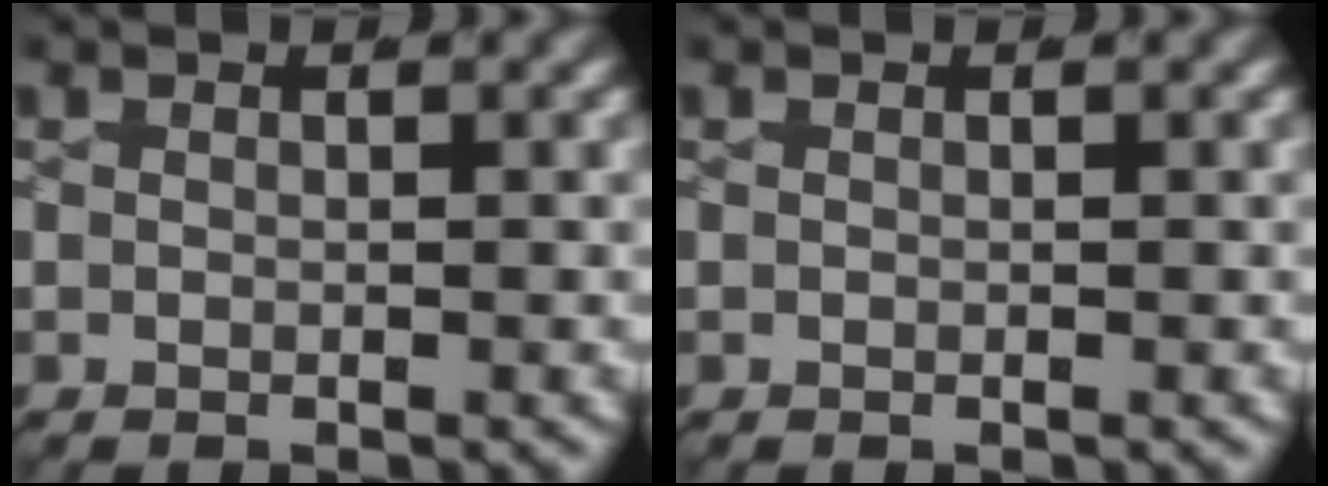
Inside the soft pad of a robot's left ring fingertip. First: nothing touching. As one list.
[{"total": 0.0}]